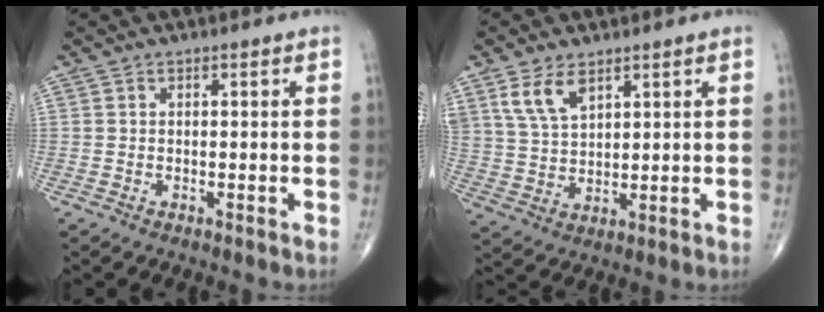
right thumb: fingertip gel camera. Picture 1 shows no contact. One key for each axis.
{"total": 7.0, "fx": 4.2, "fy": 3.6, "fz": 4.3, "tx": -0.077, "ty": -0.016, "tz": 0.091}